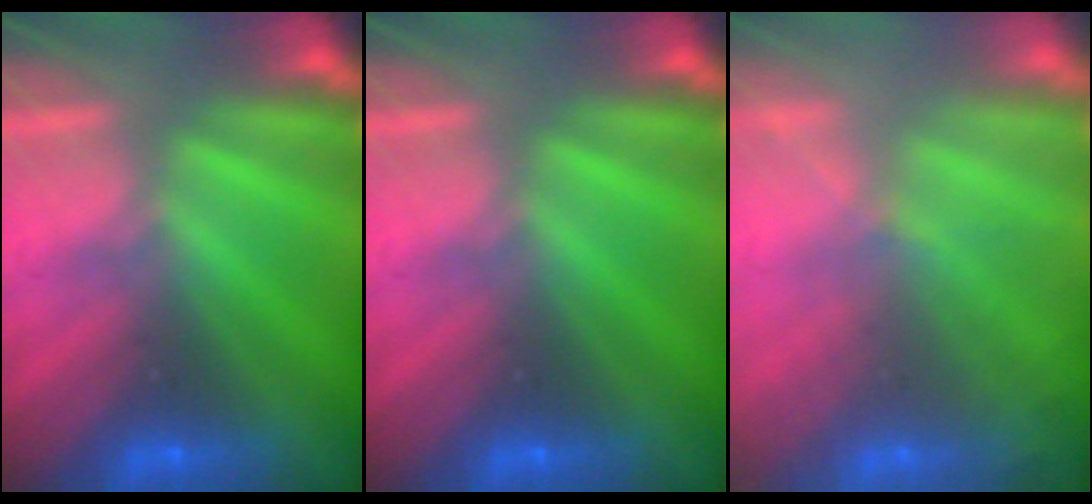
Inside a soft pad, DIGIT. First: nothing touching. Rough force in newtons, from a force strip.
{"total": 0.0}
{"total": 7.8}